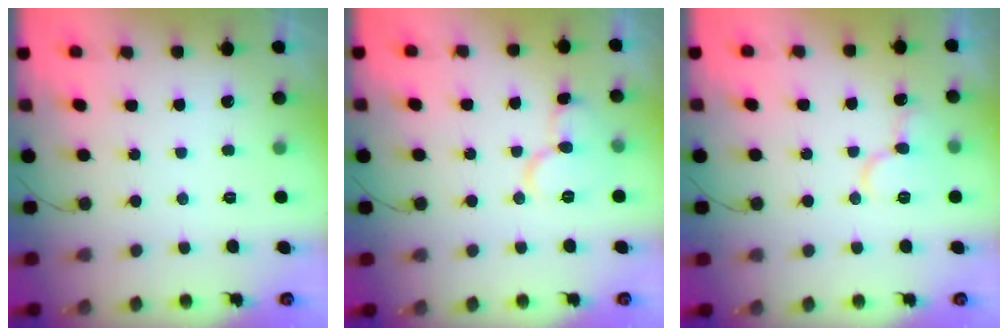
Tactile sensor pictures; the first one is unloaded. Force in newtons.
{"total": 9.9, "press": 9.9, "slide": 0.8}
{"total": 10.2, "press": 10.1, "slide": 1.3}